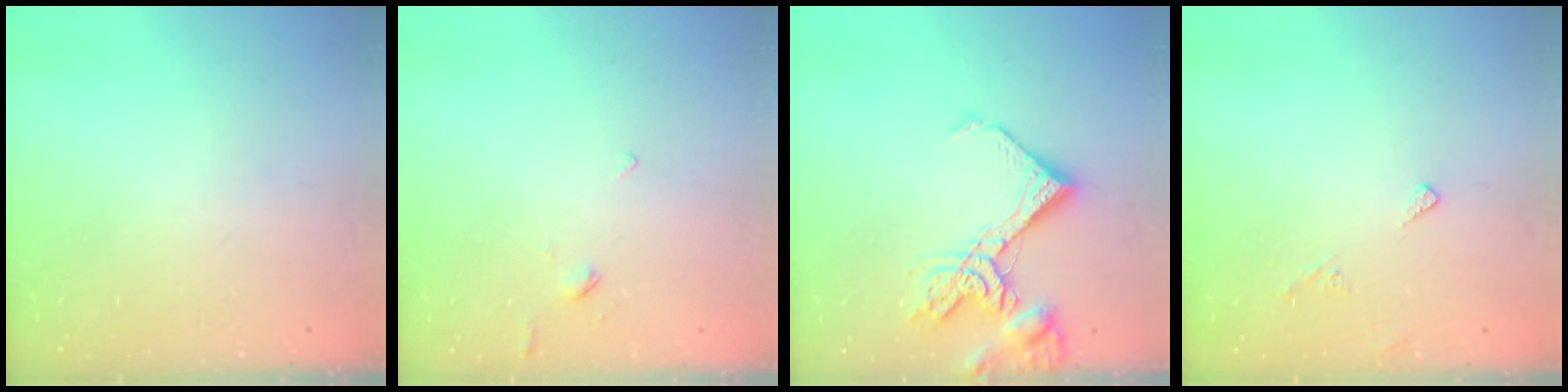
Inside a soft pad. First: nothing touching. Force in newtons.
{"total": 3.5, "press": 3.5, "slide": 0.7}
{"total": 12.3, "press": 12.2, "slide": 1.7}
{"total": 5.0, "press": 5.0, "slide": 0.4}